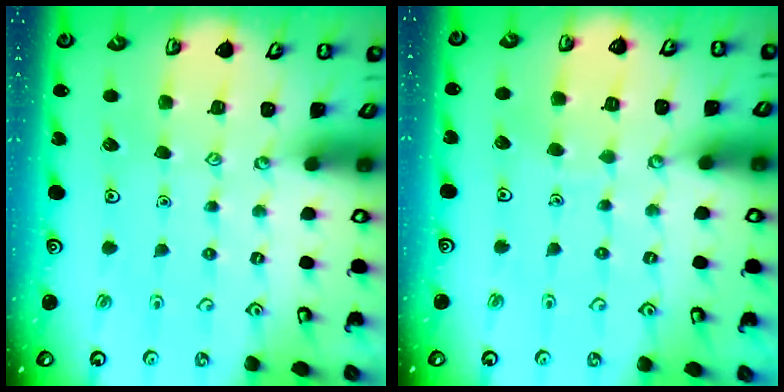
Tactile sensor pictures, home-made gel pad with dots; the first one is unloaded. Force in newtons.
{"total": 2.8, "press": 2.8, "slide": 0.1}